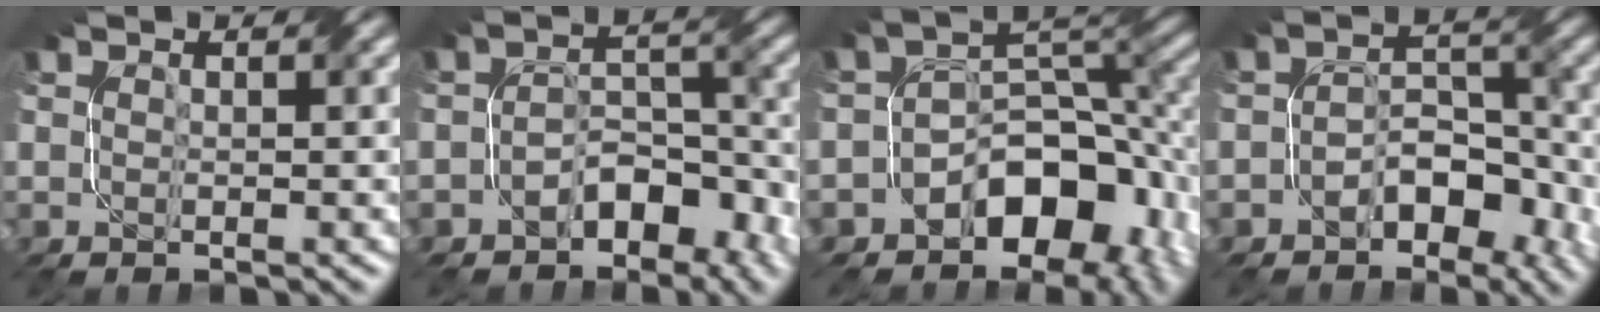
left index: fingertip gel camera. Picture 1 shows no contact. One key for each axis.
{"total": 5.6, "fx": -3.0, "fy": 3.3, "fz": 3.4, "tx": -0.038, "ty": 0.003, "tz": -0.051}
{"total": 10.4, "fx": -5.2, "fy": 6.6, "fz": 6.1, "tx": -0.073, "ty": -0.008, "tz": -0.082}
{"total": 5.4, "fx": -2.5, "fy": 3.3, "fz": 3.4, "tx": -0.040, "ty": 0.000, "tz": -0.043}